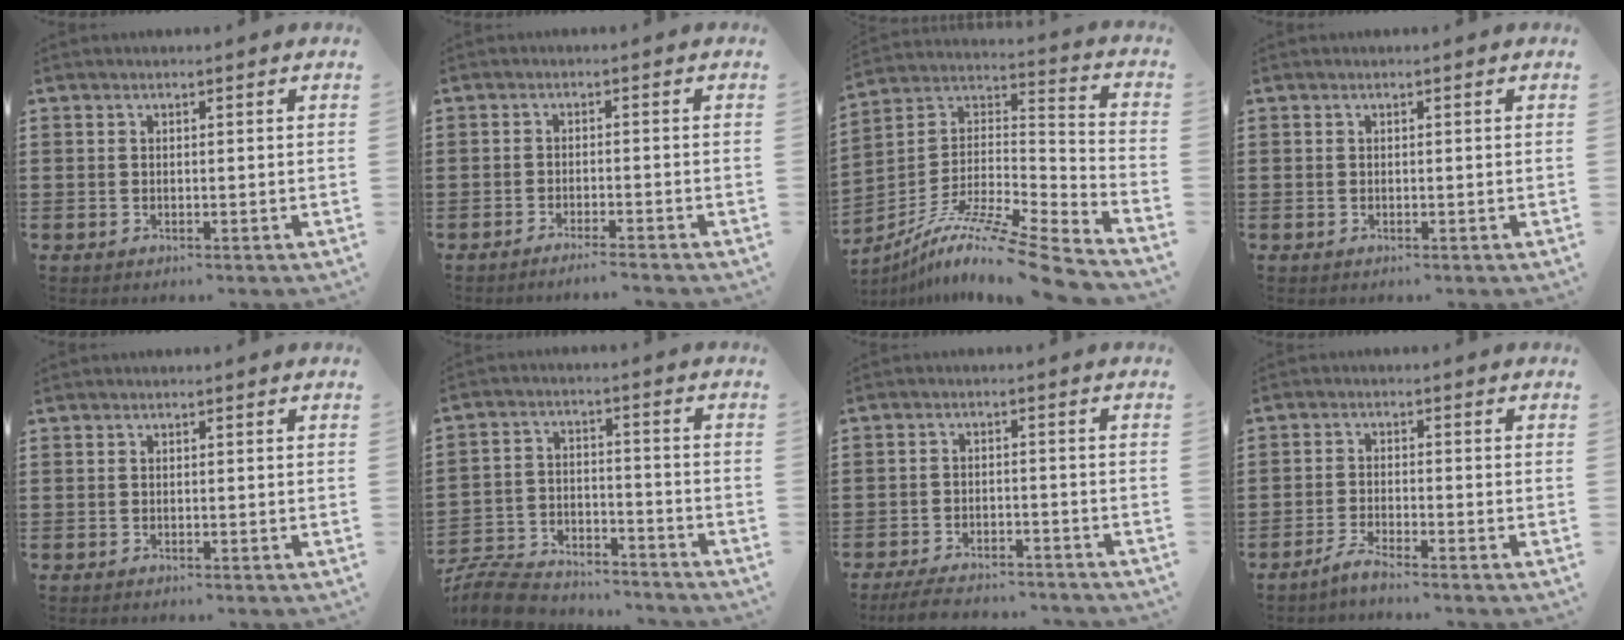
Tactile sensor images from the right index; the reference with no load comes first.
{"total": 2.0, "force": [-1.9, -0.4, 0.5], "torque": [-0.009, 0.001, -0.037]}
{"total": 11.4, "force": [-9.1, 0.1, 6.9], "torque": [-0.114, 0.005, -0.175]}
{"total": 0.0}
{"total": 0.0}
{"total": 8.8, "force": [-8.4, 1.8, 1.7], "torque": [-0.044, 0.021, -0.167]}
{"total": 4.0, "force": [-3.8, 0.5, 1.0], "torque": [-0.022, 0.000, -0.077]}
{"total": 2.4, "force": [-2.2, -0.2, 0.9], "torque": [-0.024, 0.002, -0.045]}